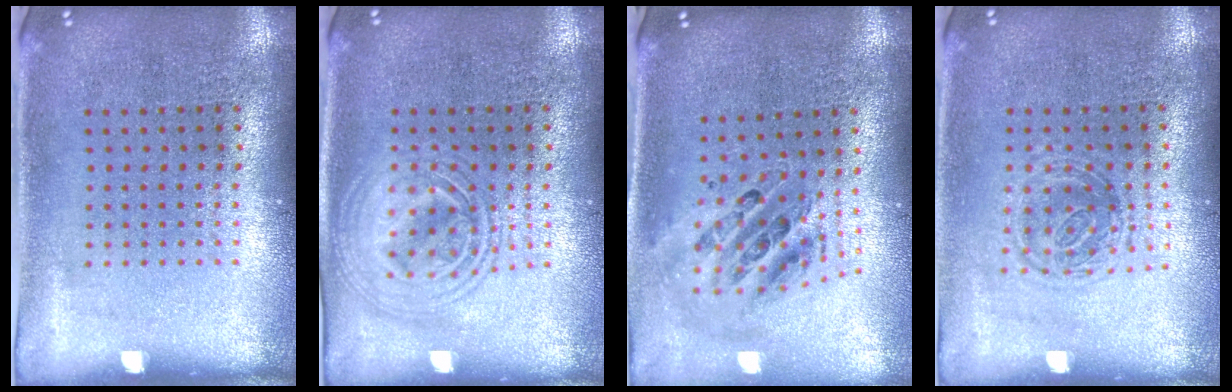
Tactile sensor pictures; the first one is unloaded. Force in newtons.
{"total": 2.9, "press": 2.9, "slide": 0.4}
{"total": 1.1, "press": 1.0, "slide": 0.4}
{"total": 1.2, "press": 1.0, "slide": 0.8}